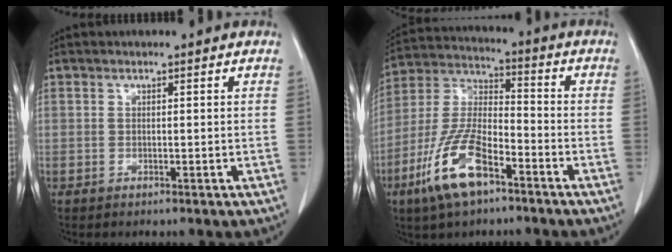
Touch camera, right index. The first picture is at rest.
{"total": 13.3, "force": [-7.2, 4.4, 10.3], "torque": [-0.226, -0.005, -0.135]}